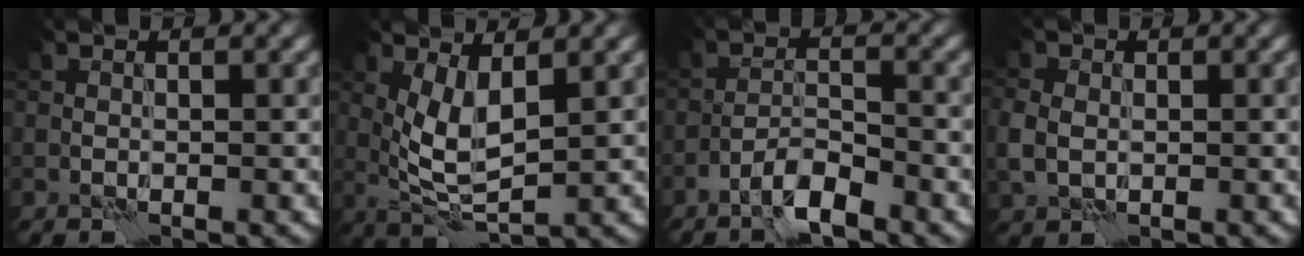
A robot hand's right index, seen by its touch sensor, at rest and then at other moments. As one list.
[{"total": 4.4, "force": [1.6, 1.5, 3.8], "torque": [-0.082, -0.011, 0.037]}, {"total": 2.6, "force": [-2.0, 0.3, 1.7], "torque": [-0.031, 0.009, -0.043]}, {"total": 3.2, "force": [-0.3, 2.5, 2.0], "torque": [-0.054, -0.001, -0.003]}]